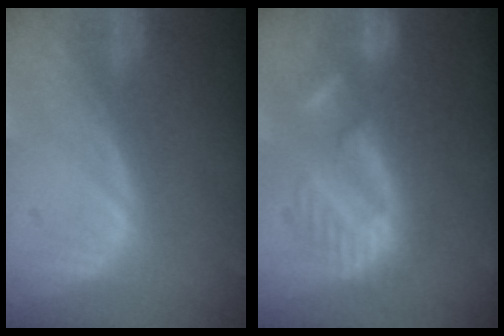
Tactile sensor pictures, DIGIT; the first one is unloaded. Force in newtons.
{"total": 8.7, "press": 8.6, "slide": 1.4}